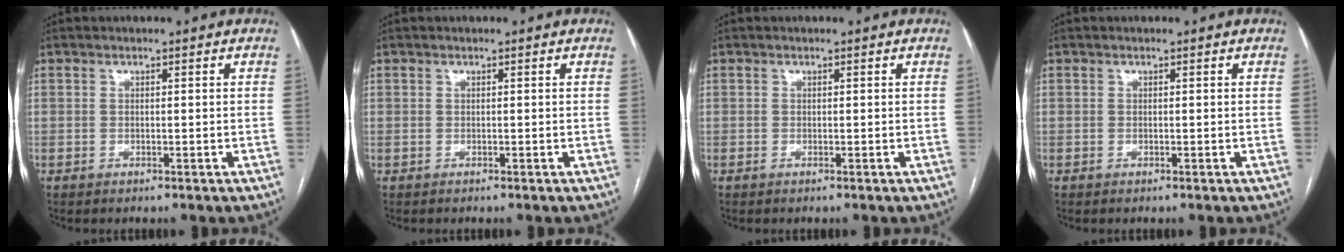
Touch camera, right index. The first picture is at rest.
{"total": 0.0}
{"total": 0.0}
{"total": 0.0}